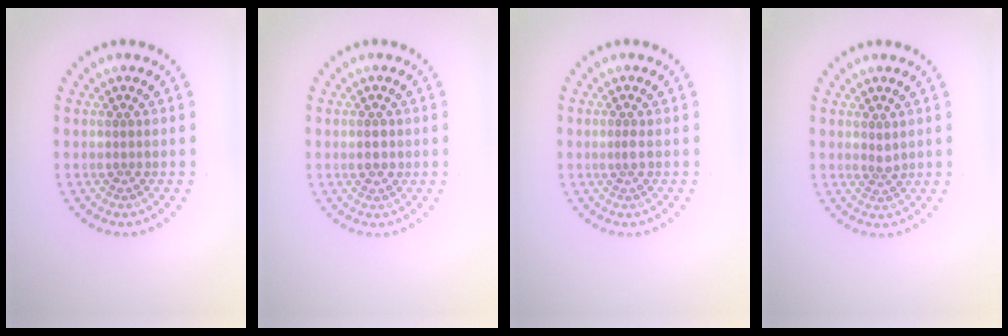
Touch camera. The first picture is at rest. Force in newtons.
{"total": 1.2, "press": 1.2, "slide": 0.1}
{"total": 0.9, "press": 0.6, "slide": 0.6}
{"total": 0.9, "press": 0.7, "slide": 0.7}